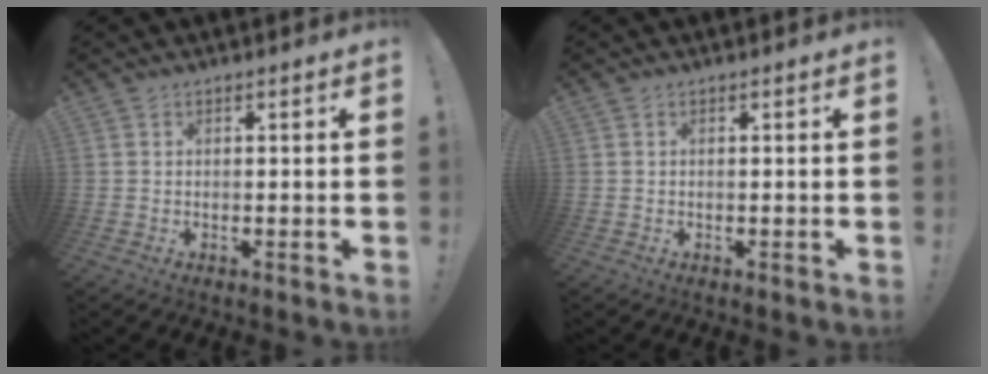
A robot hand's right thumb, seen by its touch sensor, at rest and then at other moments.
{"total": 0.0}